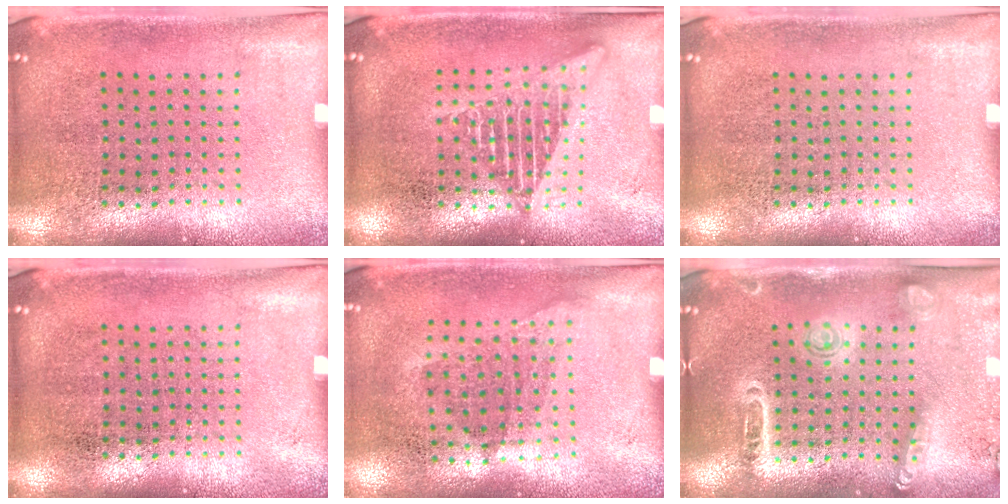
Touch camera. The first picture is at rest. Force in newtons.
{"total": 2.0, "press": 2.0, "slide": 0.2}
{"total": 0.0}
{"total": 0.0}
{"total": 1.1, "press": 0.8, "slide": 0.7}
{"total": 1.5, "press": 1.4, "slide": 0.4}